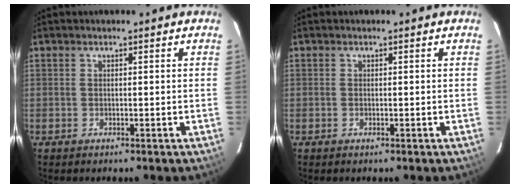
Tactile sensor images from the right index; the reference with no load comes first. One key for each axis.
{"total": 0.0}